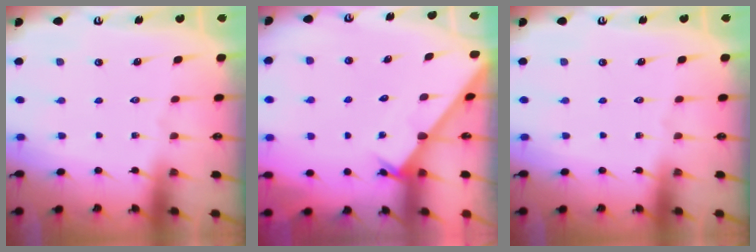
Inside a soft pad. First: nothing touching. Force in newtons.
{"total": 3.2, "press": 3.2, "slide": 0.3}
{"total": 0.0}